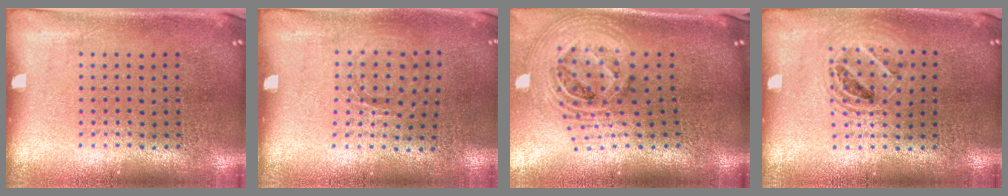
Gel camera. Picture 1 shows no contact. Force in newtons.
{"total": 0.9, "press": 0.8, "slide": 0.3}
{"total": 2.7, "press": 1.9, "slide": 1.9}
{"total": 1.4, "press": 1.3, "slide": 0.6}